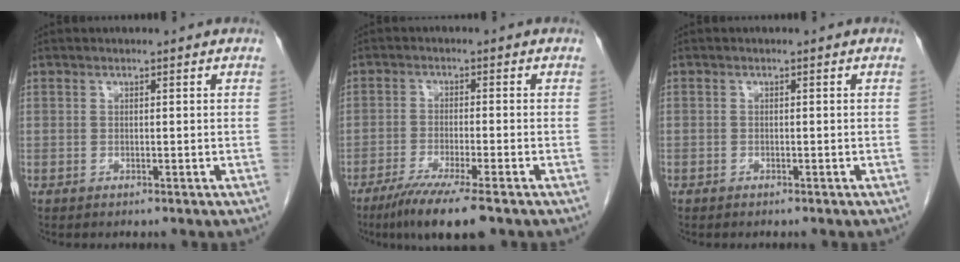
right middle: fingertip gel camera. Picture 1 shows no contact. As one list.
[{"total": 8.6, "force": [-6.0, 0.1, 6.2], "torque": [-0.105, -0.023, -0.097]}, {"total": 0.5, "force": [-0.4, 0.4, 0.0], "torque": [-0.003, 0.003, -0.007]}]